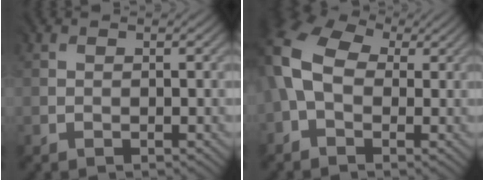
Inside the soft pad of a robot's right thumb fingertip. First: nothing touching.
{"total": 11.3, "force": [0.5, 7.7, 8.2], "torque": [-0.208, 0.002, 0.005]}